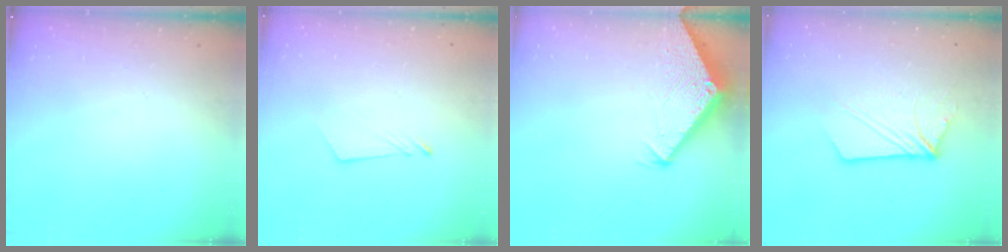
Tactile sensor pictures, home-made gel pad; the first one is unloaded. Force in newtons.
{"total": 2.6, "press": 2.6, "slide": 0.3}
{"total": 2.8, "press": 2.8, "slide": 0.1}
{"total": 9.8, "press": 9.7, "slide": 0.9}